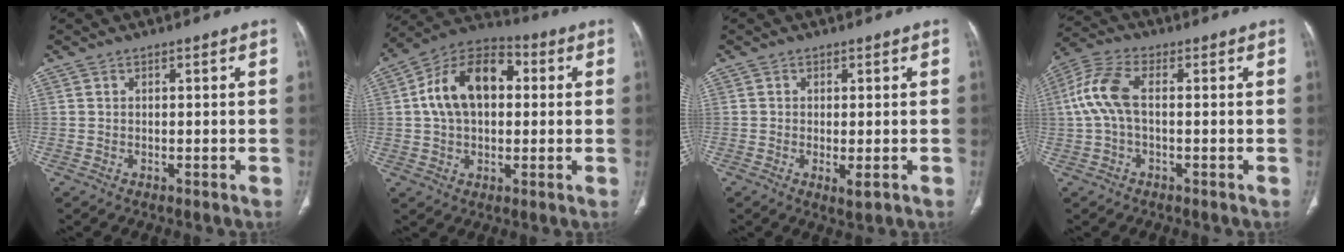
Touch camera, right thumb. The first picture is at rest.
{"total": 15.5, "force": [2.4, 9.9, 11.6], "torque": [-0.185, 0.029, 0.031]}
{"total": 2.4, "force": [-0.7, 0.7, 2.2], "torque": [-0.044, -0.009, -0.011]}
{"total": 8.4, "force": [0.2, 4.1, 7.3], "torque": [-0.180, 0.023, 0.001]}